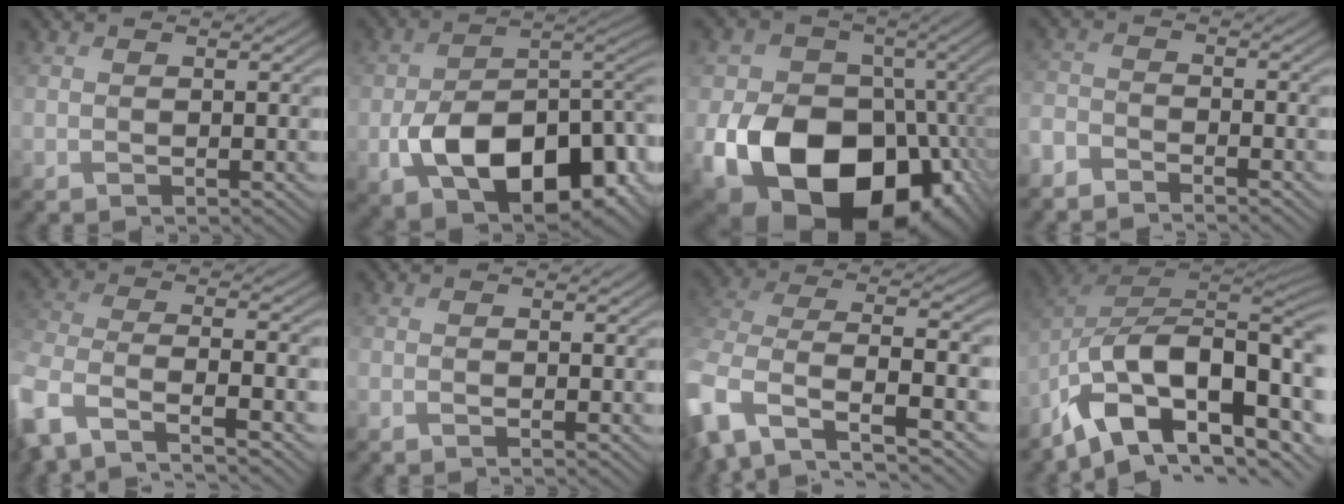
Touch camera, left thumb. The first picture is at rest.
{"total": 15.3, "force": [-4.3, 9.6, 11.0], "torque": [-0.182, -0.037, -0.062]}
{"total": 21.6, "force": [-7.1, 16.1, 12.6], "torque": [-0.230, -0.054, -0.104]}
{"total": 3.7, "force": [-3.4, 1.0, 1.0], "torque": [-0.022, -0.007, -0.083]}
{"total": 10.5, "force": [-7.2, 3.3, 6.9], "torque": [-0.158, -0.014, -0.141]}
{"total": 1.2, "force": [-0.9, 0.2, 0.7], "torque": [-0.016, -0.003, -0.018]}
{"total": 14.1, "force": [-6.4, 8.1, 9.6], "torque": [-0.284, -0.040, -0.086]}
{"total": 14.7, "force": [-6.9, 7.0, 10.9], "torque": [-0.233, -0.006, -0.116]}